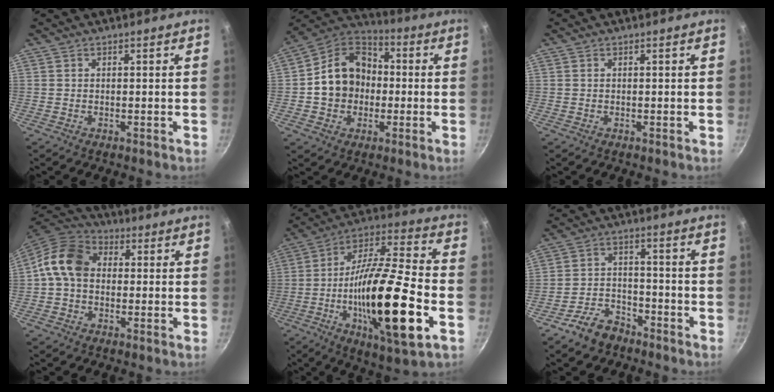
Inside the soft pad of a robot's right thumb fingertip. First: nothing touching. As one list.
[{"total": 14.6, "force": [-0.3, 11.9, 8.3], "torque": [-0.109, 0.034, -0.021]}, {"total": 0.0}, {"total": 10.4, "force": [0.5, 8.0, 6.6], "torque": [-0.090, 0.026, -0.014]}, {"total": 25.7, "force": [-6.8, 6.7, 23.9], "torque": [-0.408, 0.026, -0.122]}, {"total": 7.2, "force": [-5.2, 4.2, 2.8], "torque": [-0.035, 0.053, -0.092]}]